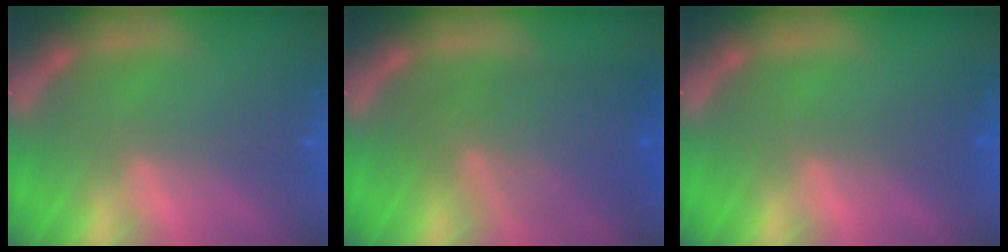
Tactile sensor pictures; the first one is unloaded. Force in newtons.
{"total": 7.1}
{"total": 1.0}